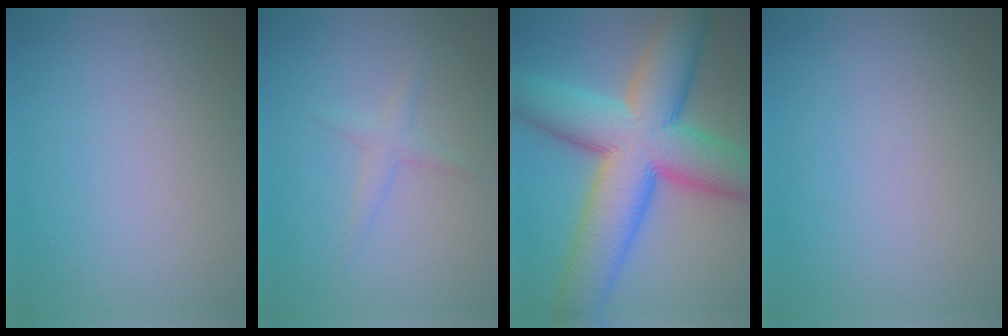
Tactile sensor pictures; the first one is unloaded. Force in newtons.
{"total": 1.3, "press": 1.3, "slide": 0.1}
{"total": 14.6, "press": 14.6, "slide": 0.4}
{"total": 0.0}